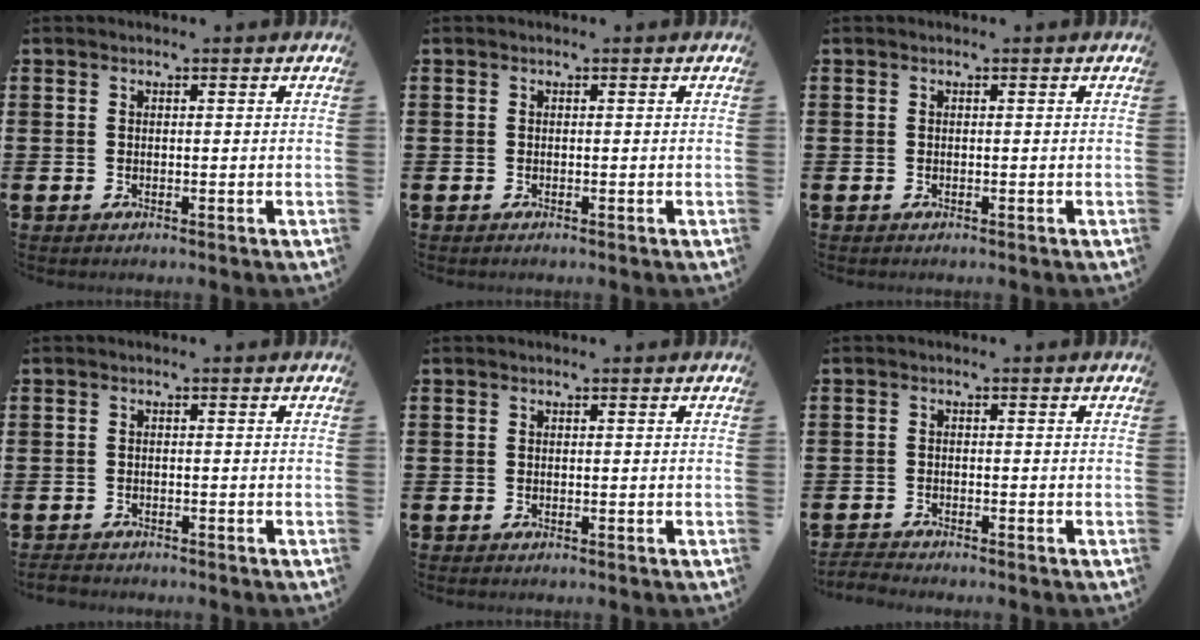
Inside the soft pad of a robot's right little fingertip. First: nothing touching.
{"total": 0.0}
{"total": 0.0}
{"total": 0.9, "force": [-0.9, 0.3, 0.2], "torque": [-0.008, 0.002, -0.019]}
{"total": 0.0}
{"total": 1.2, "force": [-1.2, 0.0, 0.2], "torque": [-0.005, 0.002, -0.024]}